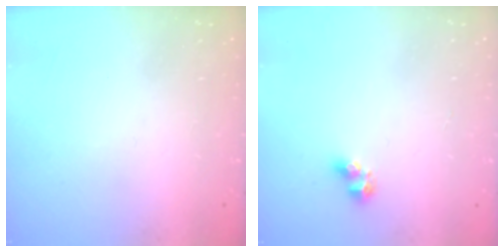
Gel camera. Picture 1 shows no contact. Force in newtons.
{"total": 5.0, "press": 4.9, "slide": 0.6}